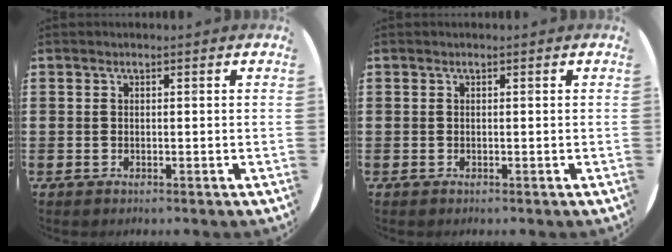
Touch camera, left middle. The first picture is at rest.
{"total": 0.0}